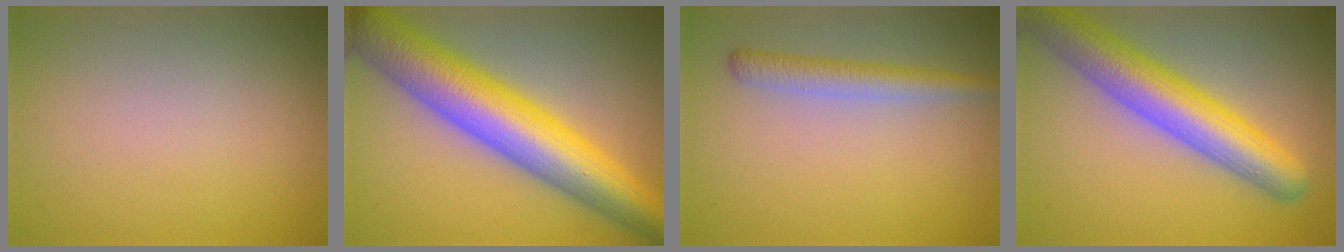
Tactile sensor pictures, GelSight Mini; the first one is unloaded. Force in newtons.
{"total": 11.9, "press": 11.9, "slide": 0.2}
{"total": 2.8, "press": 2.8, "slide": 0.1}
{"total": 8.4, "press": 8.4, "slide": 0.4}